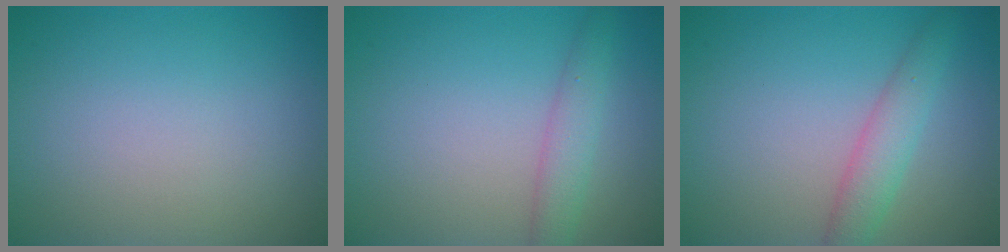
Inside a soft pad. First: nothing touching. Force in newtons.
{"total": 2.4, "press": 2.4, "slide": 0.1}
{"total": 2.8, "press": 2.8, "slide": 0.0}